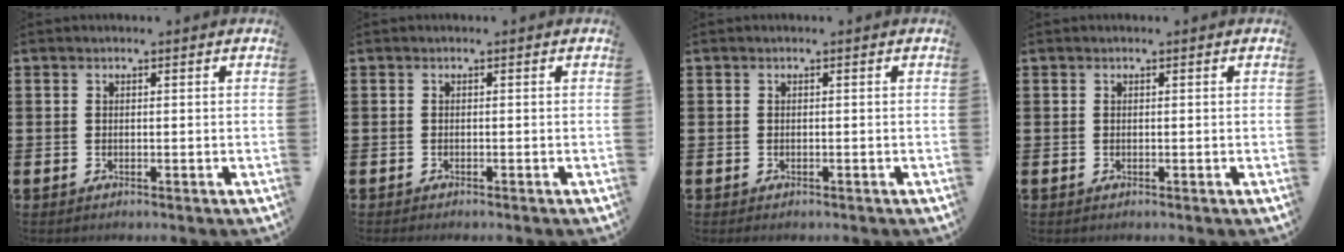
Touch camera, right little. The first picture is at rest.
{"total": 0.0}
{"total": 0.0}
{"total": 0.0}